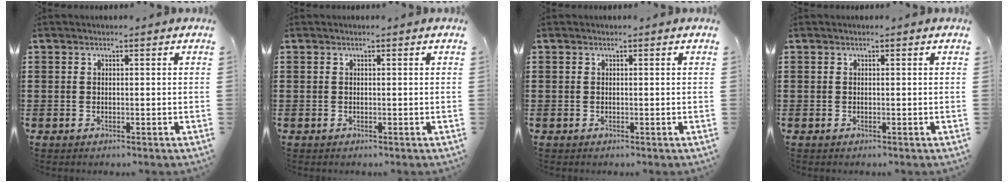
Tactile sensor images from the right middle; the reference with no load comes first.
{"total": 0.0}
{"total": 0.0}
{"total": 0.0}